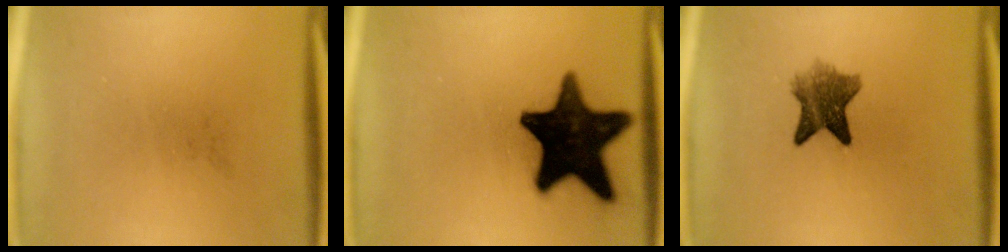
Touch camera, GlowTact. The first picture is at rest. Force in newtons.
{"total": 19.1}
{"total": 6.5}